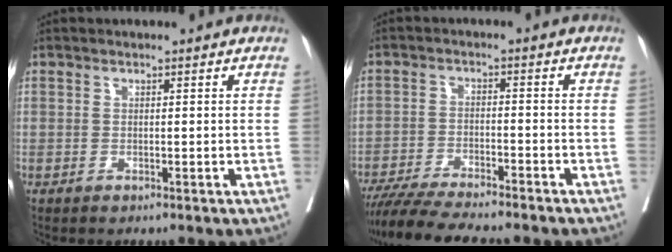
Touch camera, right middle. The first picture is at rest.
{"total": 11.5, "force": [-10.1, 0.7, 5.5], "torque": [-0.085, -0.023, -0.159]}